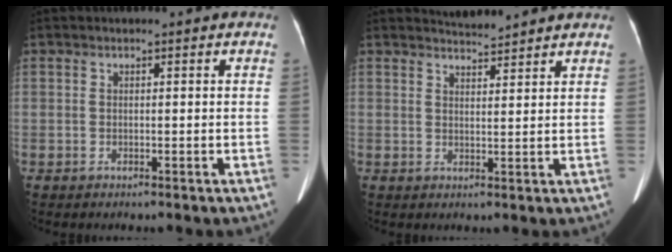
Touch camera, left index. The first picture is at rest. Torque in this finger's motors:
{"motor_torque": [-1.33, -0.31, -0.99, -0.21]}